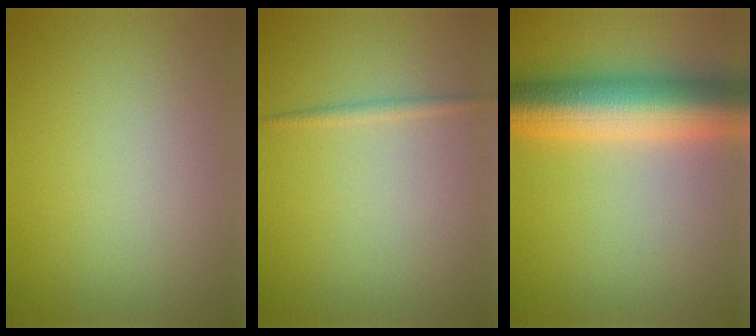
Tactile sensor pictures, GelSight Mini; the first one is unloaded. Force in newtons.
{"total": 0.7, "press": 0.7, "slide": 0.0}
{"total": 9.5, "press": 9.5, "slide": 0.2}